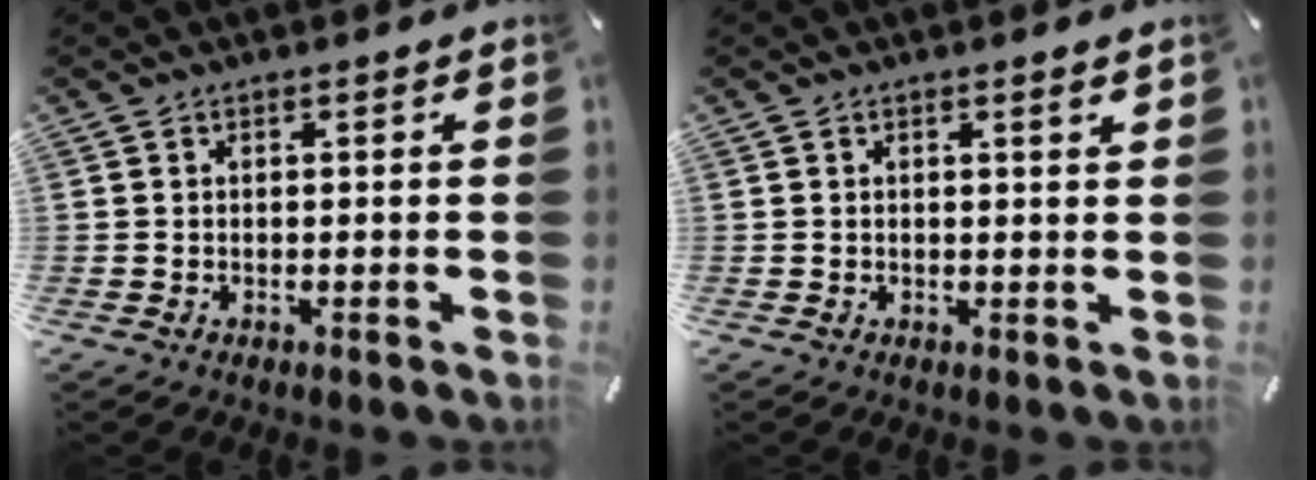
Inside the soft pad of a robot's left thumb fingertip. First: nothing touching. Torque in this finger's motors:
{"motor_torque": [0.17, -0.06, 0.03, -0.13, -0.01]}